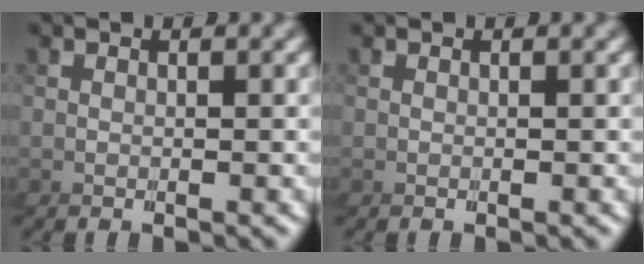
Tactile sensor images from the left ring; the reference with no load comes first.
{"total": 0.0}